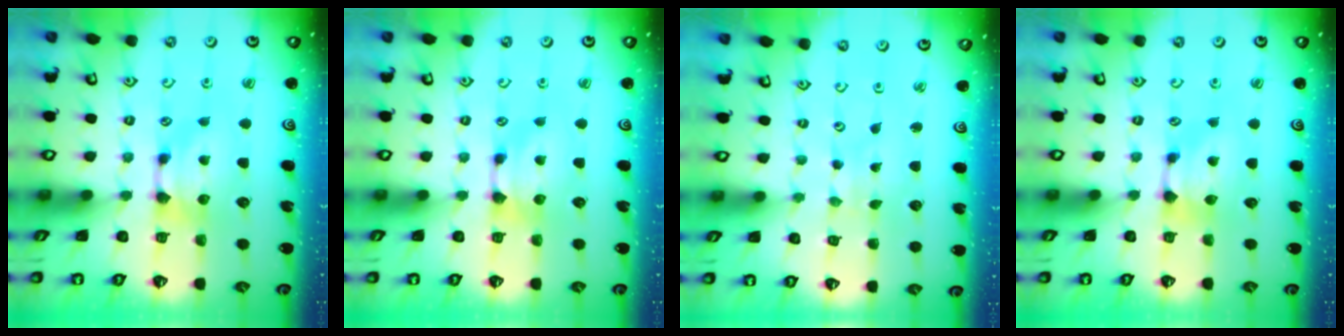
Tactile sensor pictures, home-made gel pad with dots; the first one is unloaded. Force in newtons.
{"total": 0.0}
{"total": 5.5, "press": 5.5, "slide": 0.3}
{"total": 0.8, "press": 0.5, "slide": 0.6}